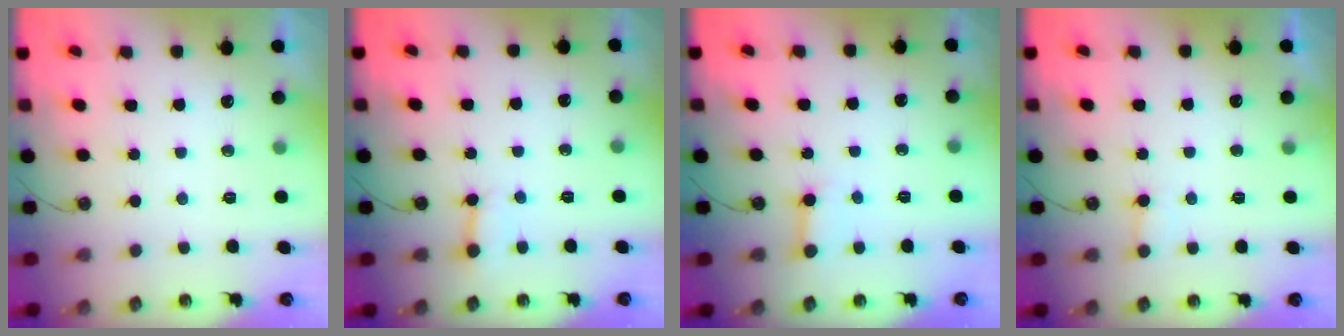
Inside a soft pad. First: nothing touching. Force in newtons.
{"total": 3.0, "press": 2.9, "slide": 0.3}
{"total": 3.3, "press": 3.3, "slide": 0.4}
{"total": 5.2, "press": 5.2, "slide": 0.6}